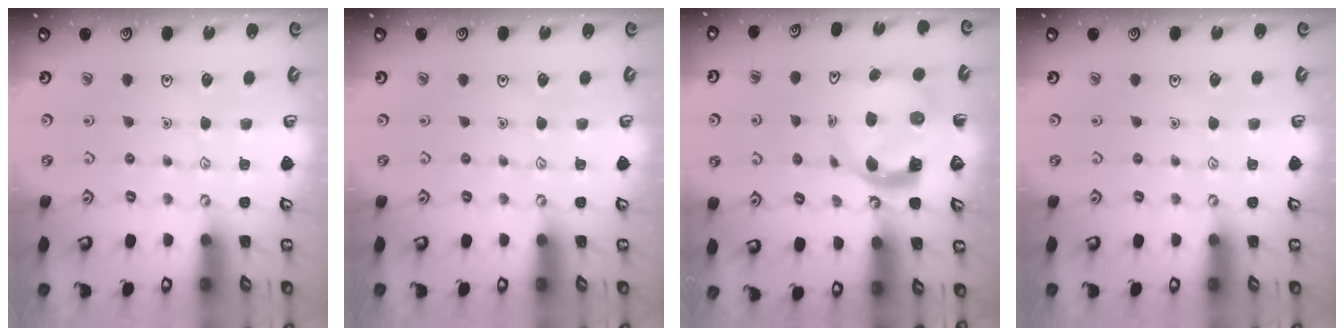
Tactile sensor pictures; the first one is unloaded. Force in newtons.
{"total": 0.0}
{"total": 6.2, "press": 6.1, "slide": 0.8}
{"total": 0.0}